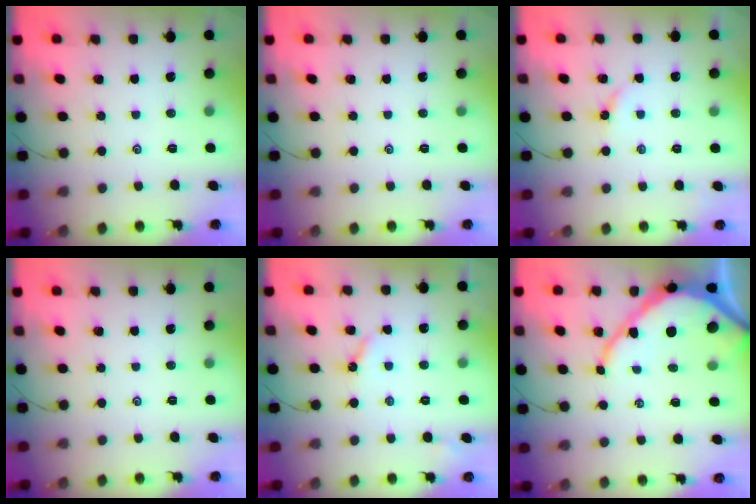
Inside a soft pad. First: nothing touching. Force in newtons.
{"total": 0.0}
{"total": 3.7, "press": 3.7, "slide": 0.4}
{"total": 0.0}
{"total": 3.2, "press": 3.2, "slide": 0.5}
{"total": 11.3, "press": 11.2, "slide": 1.2}